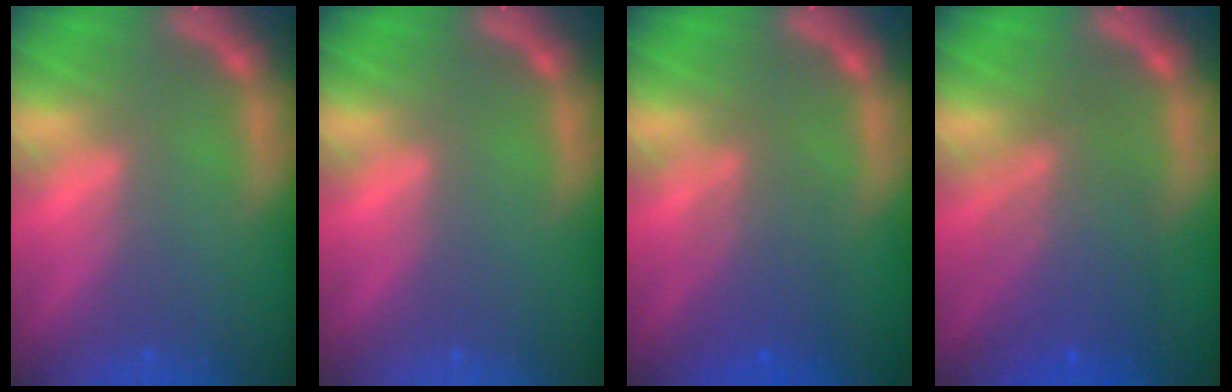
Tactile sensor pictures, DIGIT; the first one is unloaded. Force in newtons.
{"total": 0.0}
{"total": 4.1}
{"total": 6.5}